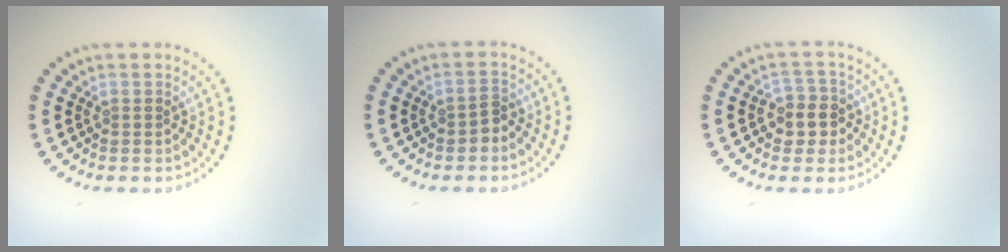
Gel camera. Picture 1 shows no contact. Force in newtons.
{"total": 1.3, "press": 1.2, "slide": 0.6}
{"total": 2.8, "press": 2.5, "slide": 1.2}